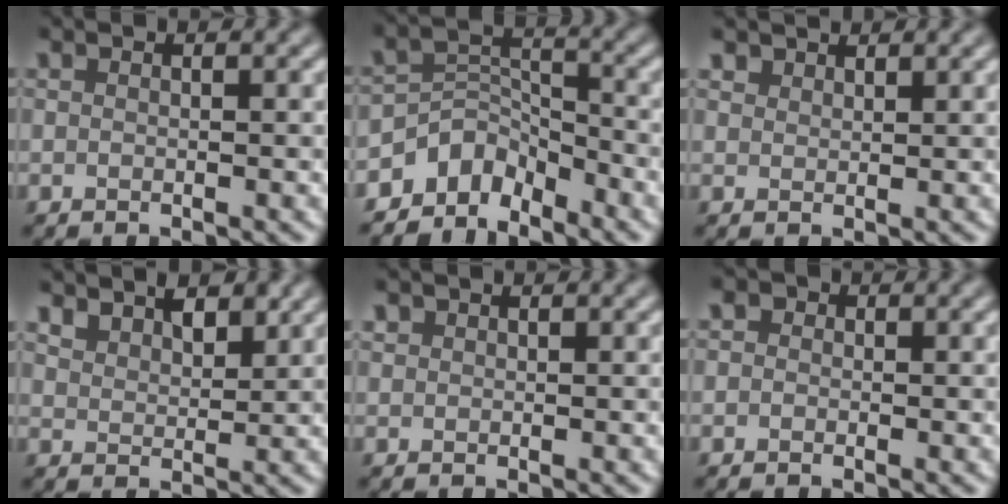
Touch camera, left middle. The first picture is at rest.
{"total": 4.1, "force": [-3.5, 2.0, 0.9], "torque": [-0.001, 0.003, -0.075]}
{"total": 2.0, "force": [1.8, 0.8, 0.4], "torque": [-0.013, -0.004, 0.040]}
{"total": 3.3, "force": [2.7, 1.5, 1.3], "torque": [-0.028, -0.004, 0.048]}
{"total": 0.7, "force": [0.4, 0.5, -0.1], "torque": [0.004, 0.000, 0.009]}
{"total": 1.8, "force": [0.6, 1.5, 0.8], "torque": [-0.001, 0.002, -0.024]}